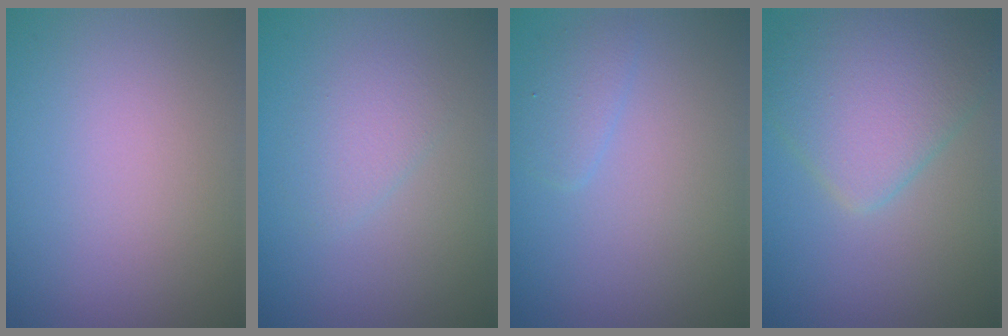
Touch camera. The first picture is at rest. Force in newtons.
{"total": 1.8, "press": 1.8, "slide": 0.1}
{"total": 1.4, "press": 1.4, "slide": 0.1}
{"total": 5.7, "press": 5.7, "slide": 0.2}